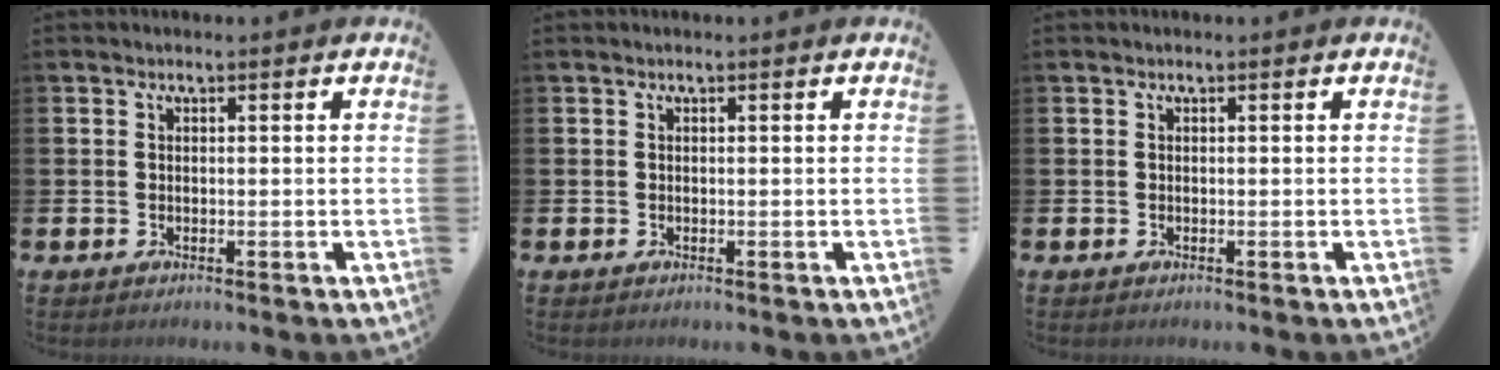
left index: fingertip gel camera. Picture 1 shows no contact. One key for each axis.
{"total": 0.0}
{"total": 0.0}